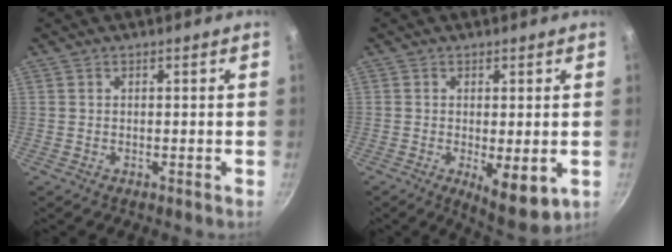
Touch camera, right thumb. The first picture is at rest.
{"total": 8.0, "force": [-2.1, 2.8, 7.2], "torque": [-0.100, -0.022, -0.024]}